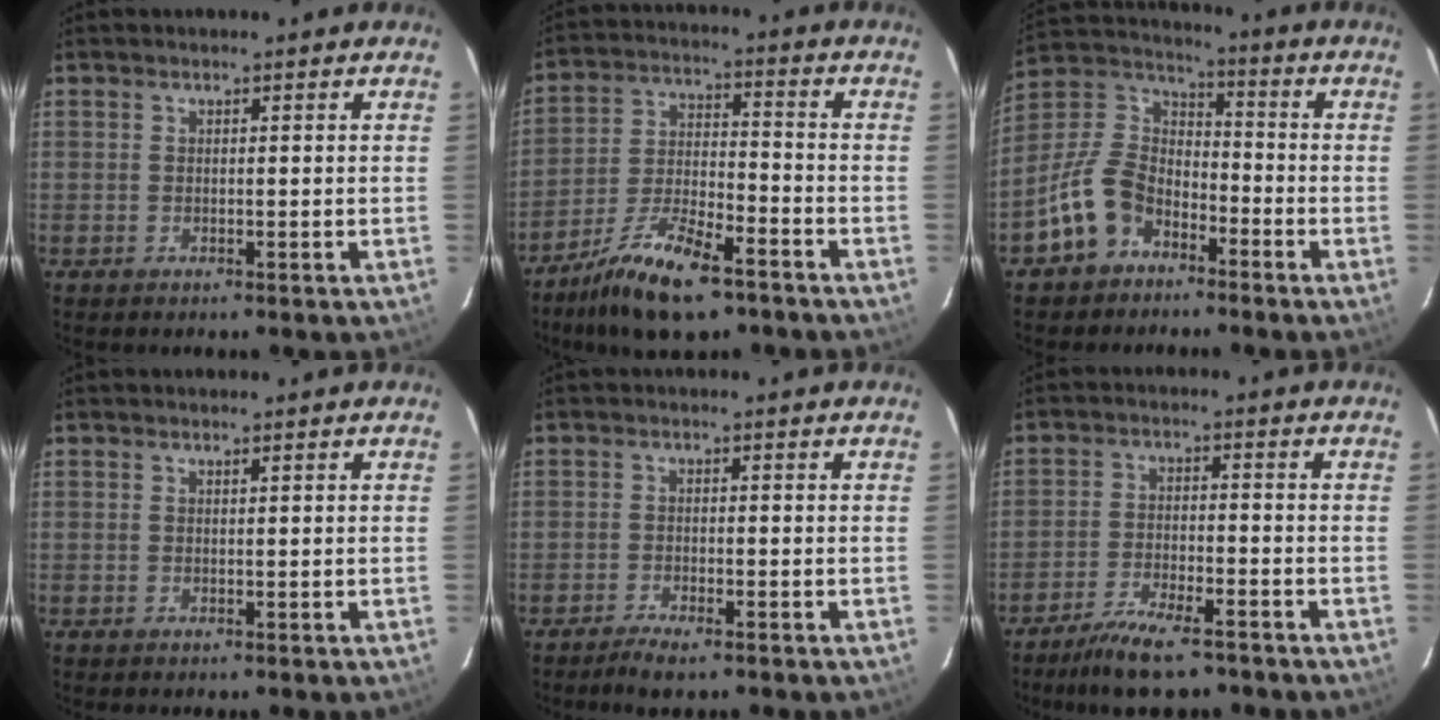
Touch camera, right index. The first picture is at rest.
{"total": 14.2, "force": [-10.1, 4.6, 8.9], "torque": [-0.186, -0.015, -0.185]}
{"total": 12.1, "force": [-7.1, 8.2, 5.4], "torque": [-0.128, 0.032, -0.129]}
{"total": 0.0}
{"total": 3.2, "force": [-2.5, 0.7, 1.8], "torque": [-0.051, -0.005, -0.050]}
{"total": 9.6, "force": [-7.7, 2.5, 5.1], "torque": [-0.117, -0.015, -0.134]}